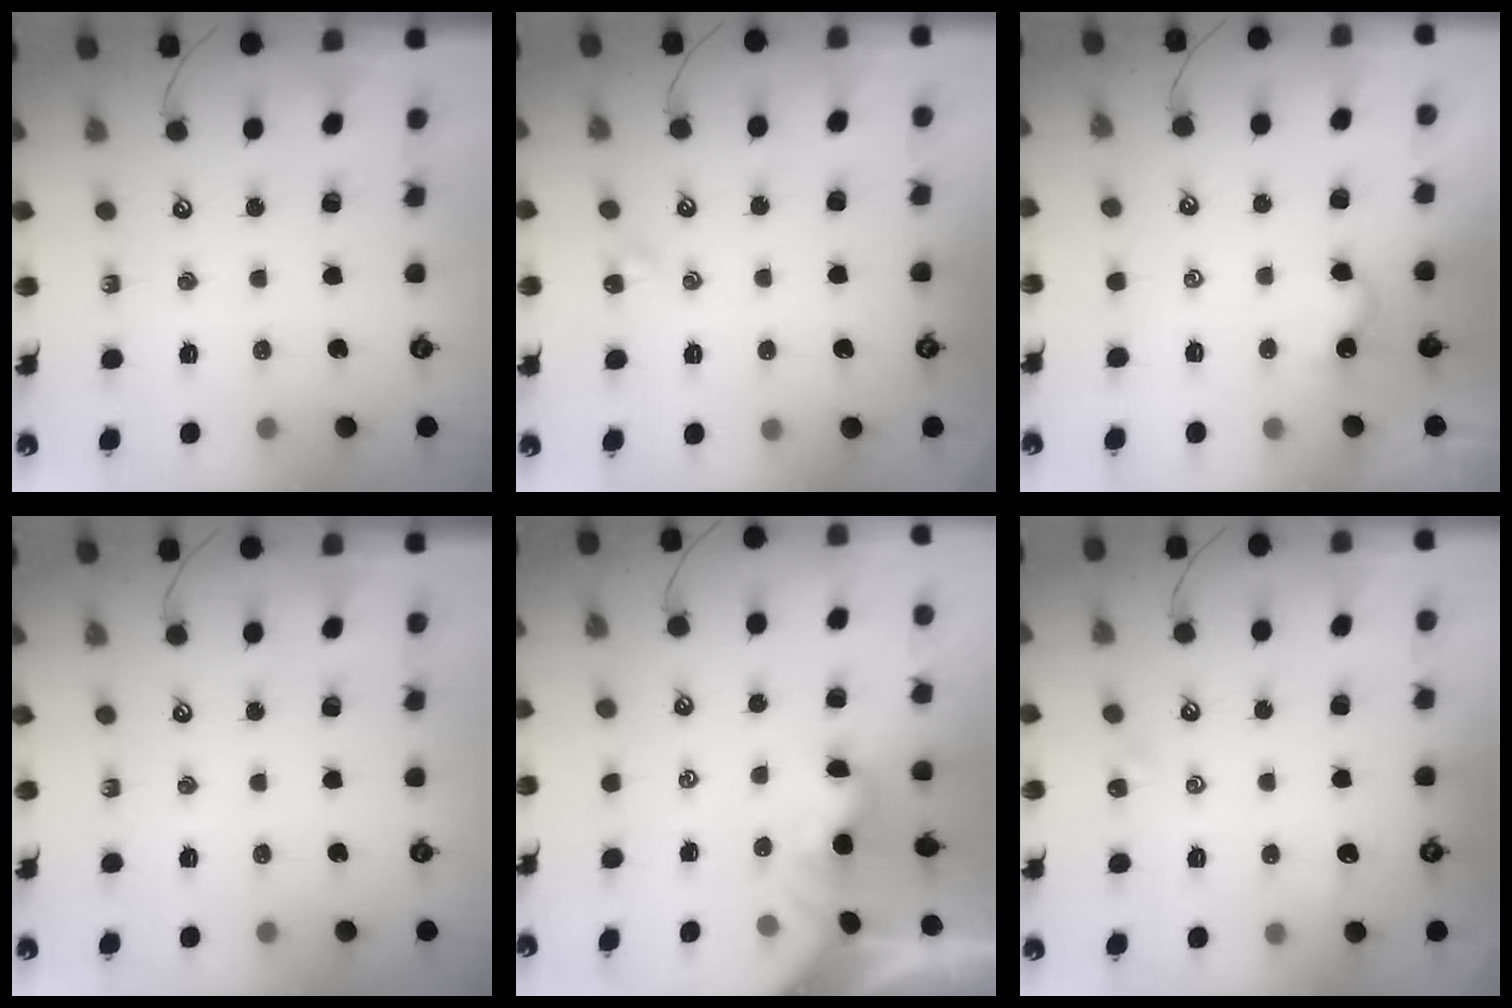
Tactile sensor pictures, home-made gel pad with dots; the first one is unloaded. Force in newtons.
{"total": 2.1, "press": 2.0, "slide": 0.6}
{"total": 3.0, "press": 3.0, "slide": 0.3}
{"total": 0.0}
{"total": 1.9, "press": 1.8, "slide": 0.6}
{"total": 0.8, "press": 0.5, "slide": 0.5}